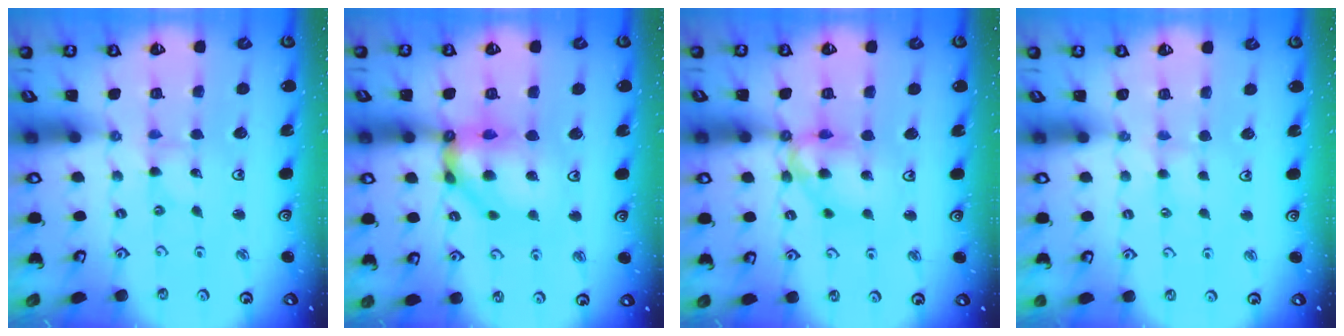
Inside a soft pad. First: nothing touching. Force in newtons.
{"total": 12.7, "press": 12.6, "slide": 1.8}
{"total": 12.2, "press": 12.1, "slide": 1.7}
{"total": 3.1, "press": 3.0, "slide": 0.5}